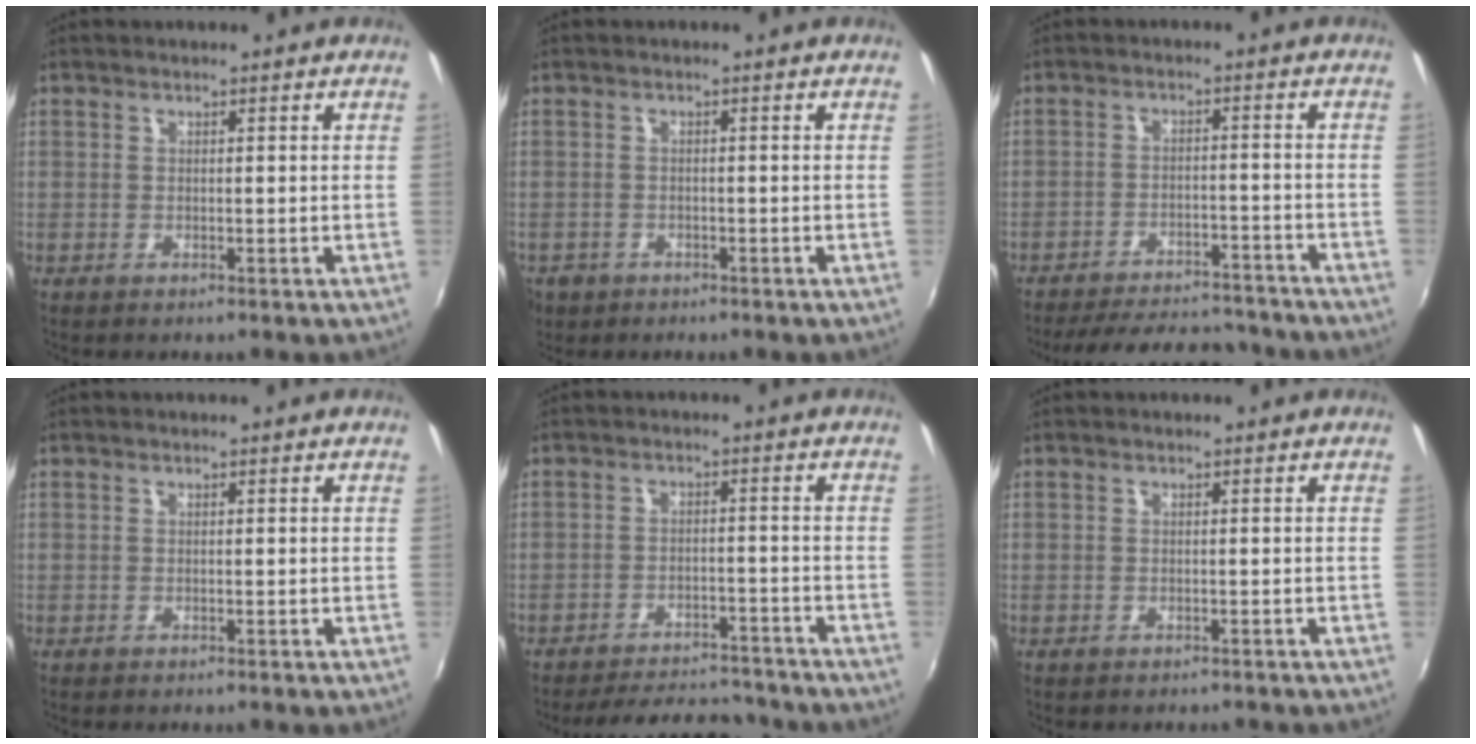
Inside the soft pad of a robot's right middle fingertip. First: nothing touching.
{"total": 4.6, "force": [-2.4, 3.7, 1.6], "torque": [-0.047, -0.008, -0.038]}
{"total": 18.2, "force": [-16.0, 5.2, 6.9], "torque": [-0.145, 0.010, -0.206]}
{"total": 0.6, "force": [-0.5, 0.0, 0.2], "torque": [-0.003, -0.003, -0.009]}
{"total": 14.3, "force": [-12.9, 3.9, 4.8], "torque": [-0.107, 0.013, -0.167]}
{"total": 2.5, "force": [-2.3, 0.6, 0.8], "torque": [-0.015, -0.009, -0.028]}